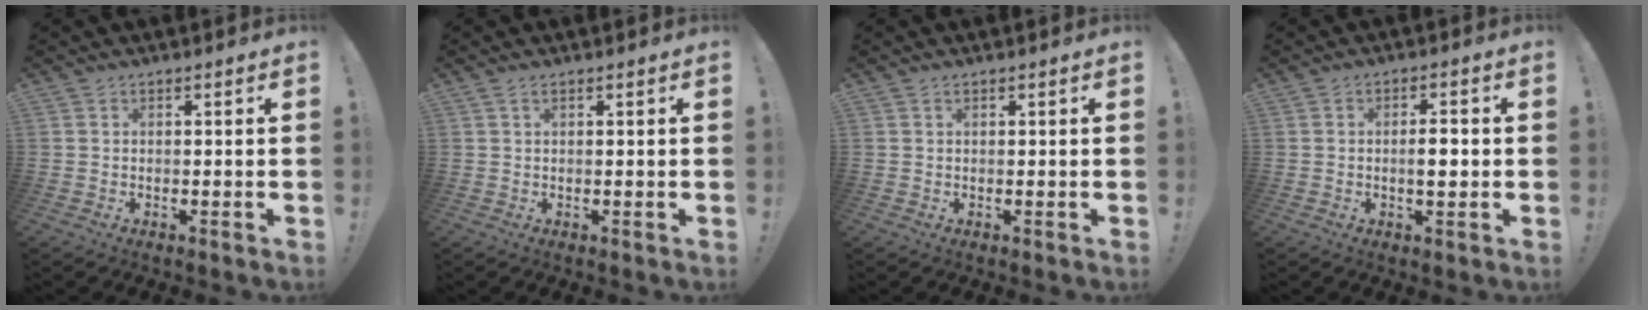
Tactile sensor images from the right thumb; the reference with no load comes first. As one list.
[{"total": 1.0, "force": [0.5, 0.2, 0.9], "torque": [-0.015, 0.000, 0.008]}, {"total": 0.0}, {"total": 3.1, "force": [-0.5, 0.9, 2.9], "torque": [-0.039, 0.000, -0.013]}]